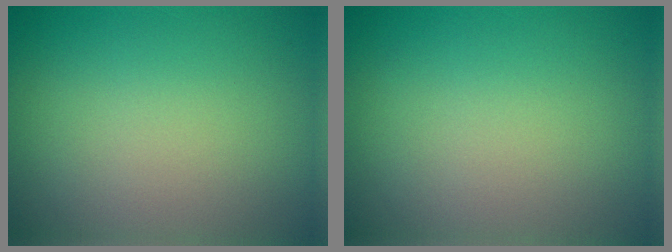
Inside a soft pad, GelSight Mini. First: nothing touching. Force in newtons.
{"total": 0.0}